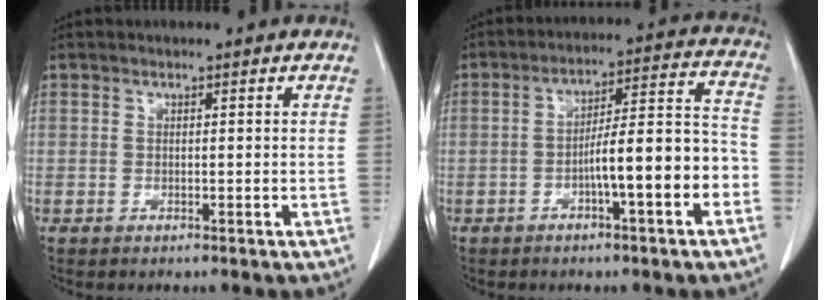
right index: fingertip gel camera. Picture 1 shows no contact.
{"total": 11.2, "force": [-3.9, 1.2, 10.4], "torque": [-0.158, 0.029, -0.058]}